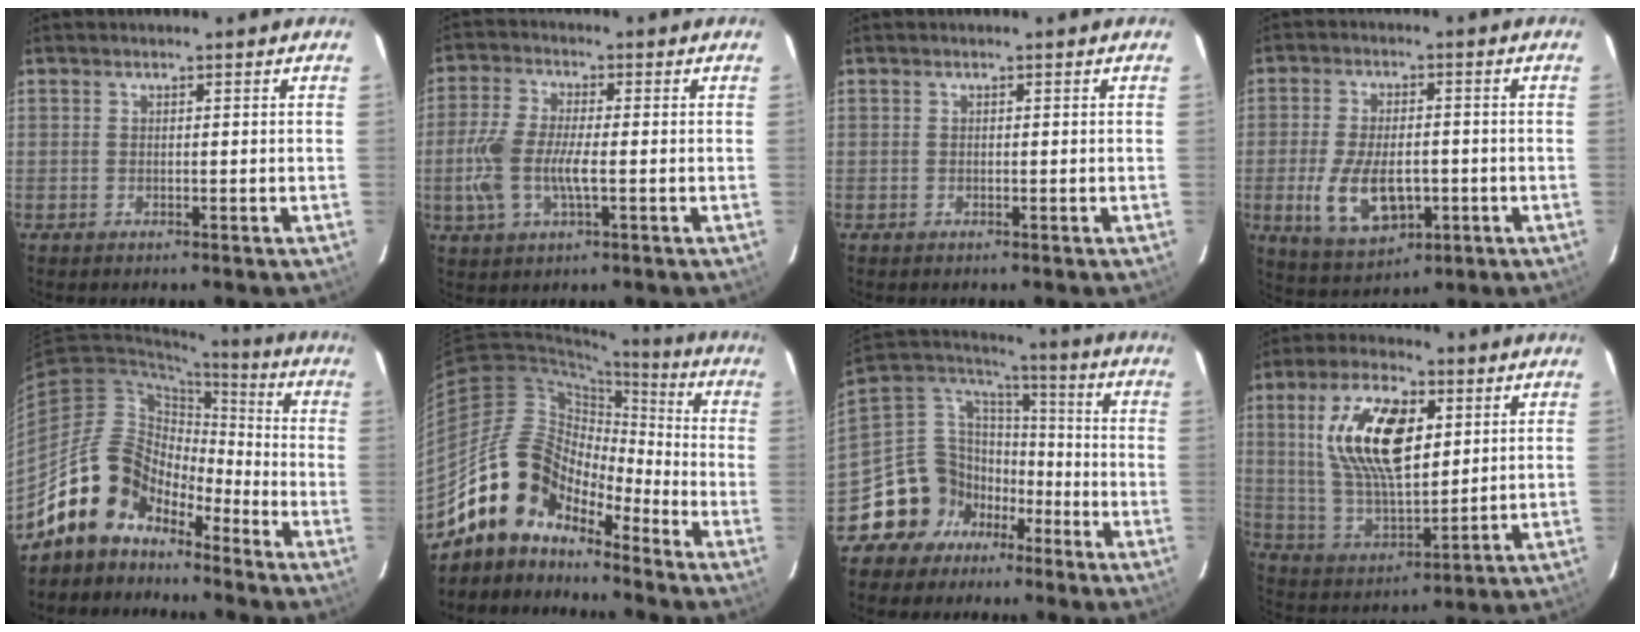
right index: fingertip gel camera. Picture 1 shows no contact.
{"total": 8.9, "force": [-1.8, 3.4, 8.1], "torque": [-0.182, -0.001, -0.036]}
{"total": 0.0}
{"total": 12.0, "force": [-3.0, 6.3, 9.7], "torque": [-0.203, -0.017, -0.039]}
{"total": 12.6, "force": [-10.1, 6.6, 3.5], "torque": [-0.066, 0.035, -0.192]}
{"total": 13.5, "force": [-11.3, 5.9, 4.5], "torque": [-0.080, 0.028, -0.223]}
{"total": 14.1, "force": [-8.6, 10.7, 3.4], "torque": [-0.093, 0.045, -0.153]}
{"total": 17.6, "force": [5.3, 8.1, 14.7], "torque": [-0.285, 0.011, 0.109]}